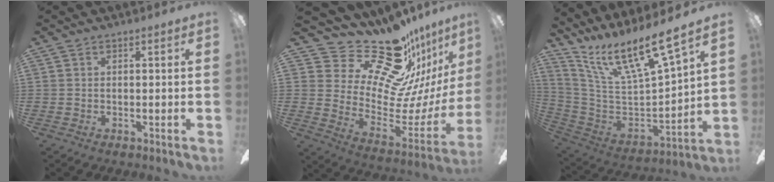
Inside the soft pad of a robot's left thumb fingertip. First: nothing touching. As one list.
[{"total": 23.9, "force": [20.1, 8.9, 9.3], "torque": [-0.140, -0.170, 0.363]}, {"total": 17.8, "force": [13.2, 4.0, 11.3], "torque": [-0.197, -0.094, 0.218]}]